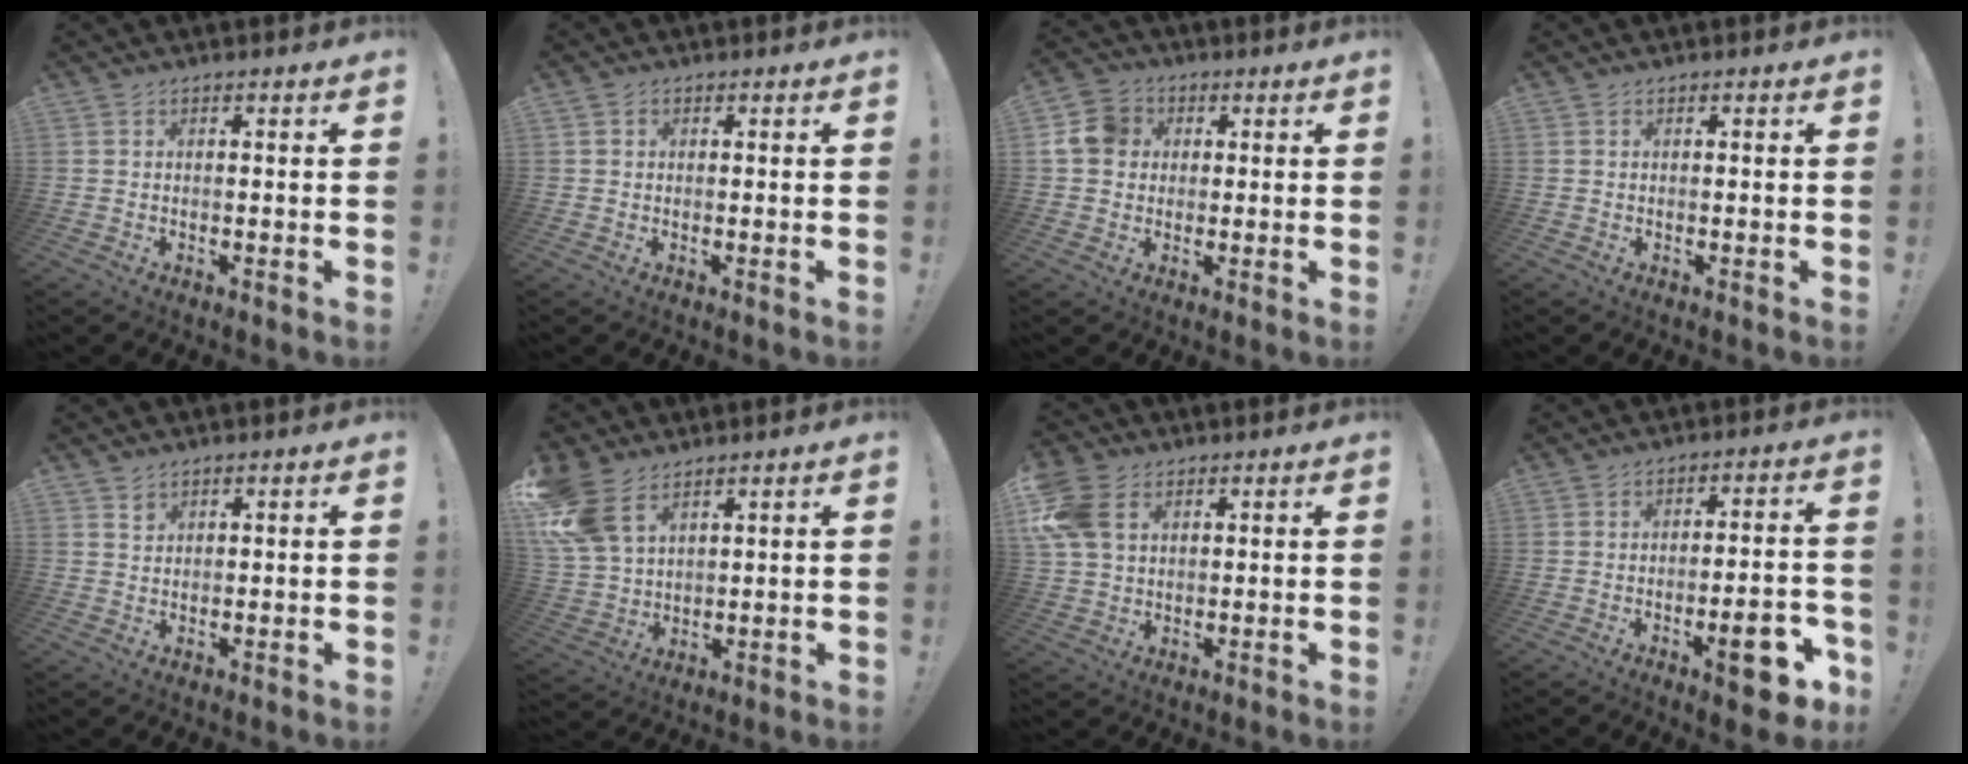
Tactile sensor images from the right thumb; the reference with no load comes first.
{"total": 0.8, "force": [0.3, 0.8, 0.1], "torque": [-0.002, 0.003, 0.006]}
{"total": 9.4, "force": [1.5, 8.2, 4.5], "torque": [-0.090, 0.014, 0.034]}
{"total": 0.0}
{"total": 1.8, "force": [1.5, 1.0, 0.3], "torque": [0.000, -0.010, 0.027]}
{"total": 12.0, "force": [7.2, 7.1, 6.6], "torque": [-0.143, -0.025, 0.145]}
{"total": 11.8, "force": [3.9, 8.6, 7.2], "torque": [-0.149, 0.000, 0.078]}
{"total": 11.5, "force": [-5.6, 3.1, 9.6], "torque": [-0.120, 0.023, -0.083]}